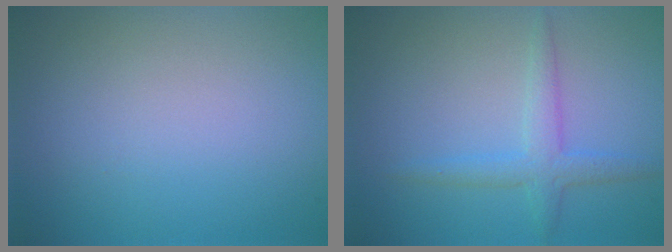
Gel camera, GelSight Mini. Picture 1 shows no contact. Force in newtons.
{"total": 2.5, "press": 2.5, "slide": 0.1}